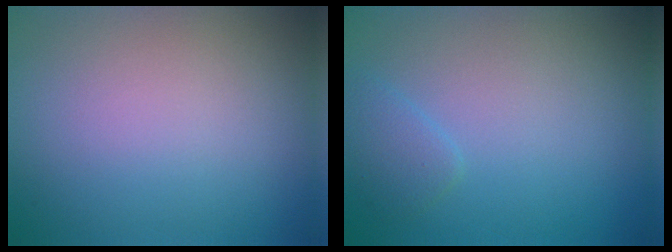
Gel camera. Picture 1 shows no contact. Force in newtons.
{"total": 1.4, "press": 1.4, "slide": 0.1}